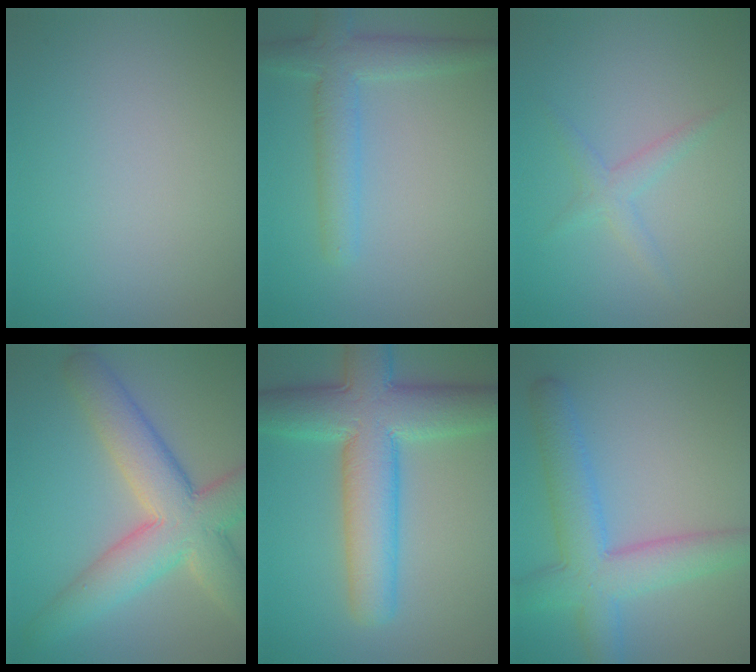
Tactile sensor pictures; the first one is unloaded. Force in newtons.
{"total": 4.1, "press": 4.1, "slide": 0.3}
{"total": 1.0, "press": 1.0, "slide": 0.1}
{"total": 9.0, "press": 8.9, "slide": 0.8}
{"total": 9.7, "press": 9.7, "slide": 0.5}
{"total": 6.3, "press": 6.3, "slide": 0.3}